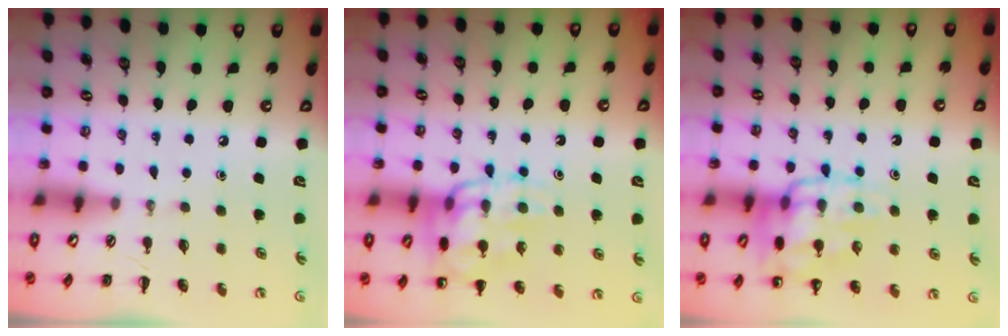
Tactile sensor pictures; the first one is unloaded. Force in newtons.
{"total": 15.2, "press": 15.1, "slide": 0.5}
{"total": 16.2, "press": 16.1, "slide": 1.6}